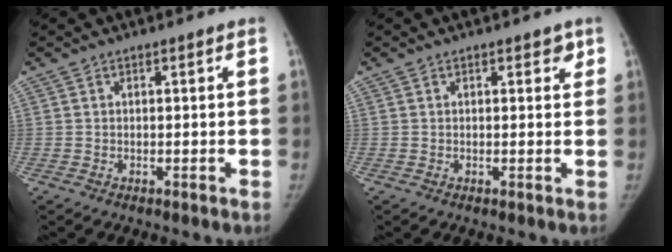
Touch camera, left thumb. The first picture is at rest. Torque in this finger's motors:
{"motor_torque": [0.46, 0.23, 0.20, -0.25, 0.05]}